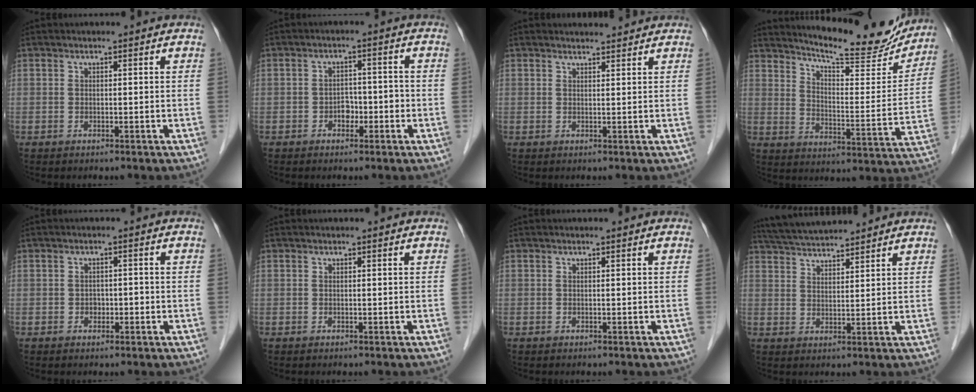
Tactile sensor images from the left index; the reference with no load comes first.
{"total": 2.9, "force": [-1.3, 1.9, 1.7], "torque": [-0.021, 0.010, -0.021]}
{"total": 2.8, "force": [2.7, 0.5, 0.2], "torque": [-0.008, 0.009, 0.037]}
{"total": 18.0, "force": [16.8, 2.1, 6.1], "torque": [-0.092, -0.049, 0.223]}
{"total": 1.4, "force": [-0.5, 1.1, 0.8], "torque": [-0.009, 0.005, -0.007]}
{"total": 0.0}
{"total": 0.0}
{"total": 8.6, "force": [8.2, 0.5, 2.7], "torque": [-0.057, 0.031, 0.143]}